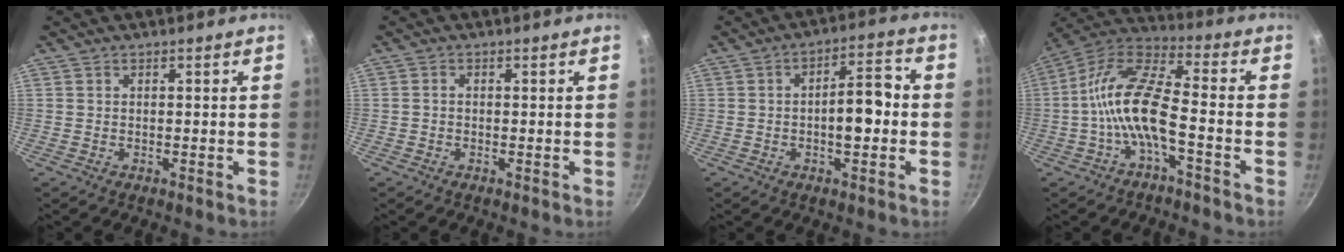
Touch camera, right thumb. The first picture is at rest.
{"total": 0.7, "force": [-0.2, 0.6, 0.4], "torque": [-0.006, 0.005, -0.005]}
{"total": 8.1, "force": [-1.1, 3.5, 7.2], "torque": [-0.089, 0.033, -0.020]}
{"total": 13.1, "force": [-3.7, 4.6, 11.7], "torque": [-0.235, 0.045, -0.083]}